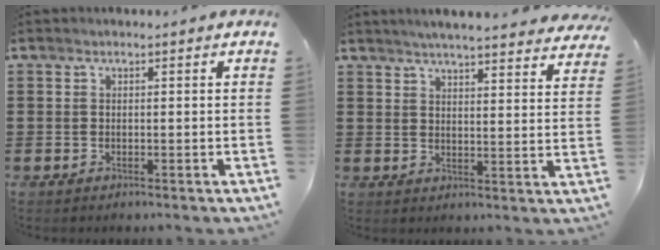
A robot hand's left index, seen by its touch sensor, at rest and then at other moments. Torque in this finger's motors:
{"motor_torque": [2.14, 0.00, 0.38, 0.13]}